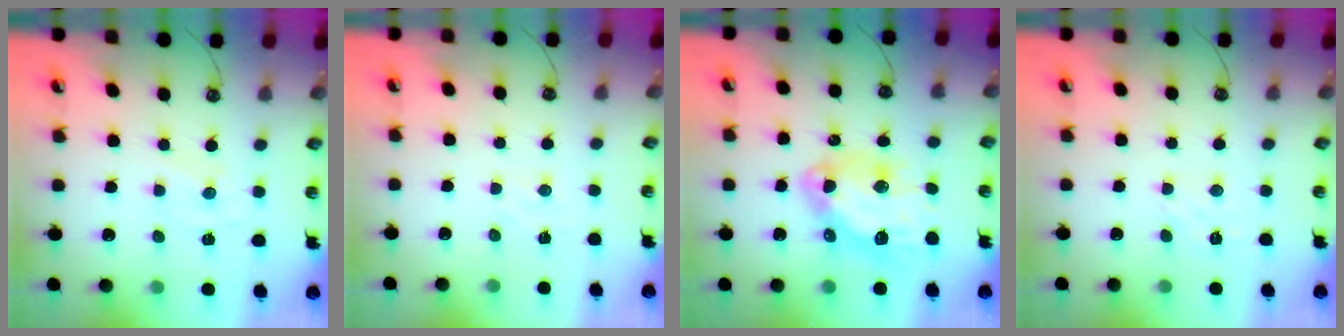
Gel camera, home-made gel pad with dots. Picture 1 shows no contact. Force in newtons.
{"total": 4.0, "press": 4.0, "slide": 0.5}
{"total": 15.7, "press": 15.6, "slide": 1.6}
{"total": 1.6, "press": 1.5, "slide": 0.5}